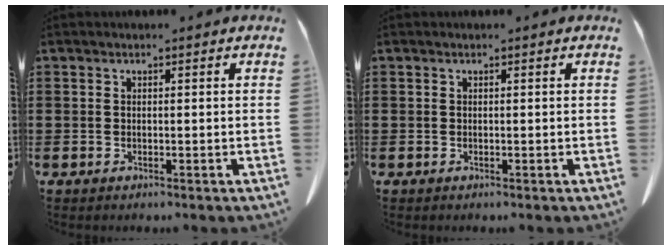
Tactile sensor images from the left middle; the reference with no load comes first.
{"total": 0.0}